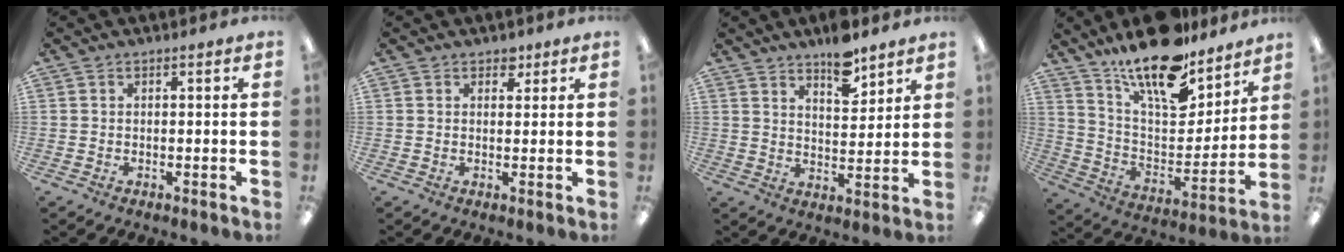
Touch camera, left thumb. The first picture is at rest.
{"total": 2.4, "force": [1.7, 1.5, 0.9], "torque": [-0.003, -0.004, 0.028]}
{"total": 8.2, "force": [6.6, 2.9, 3.8], "torque": [-0.043, -0.045, 0.112]}
{"total": 18.8, "force": [15.4, 5.9, 9.0], "torque": [-0.166, -0.109, 0.269]}